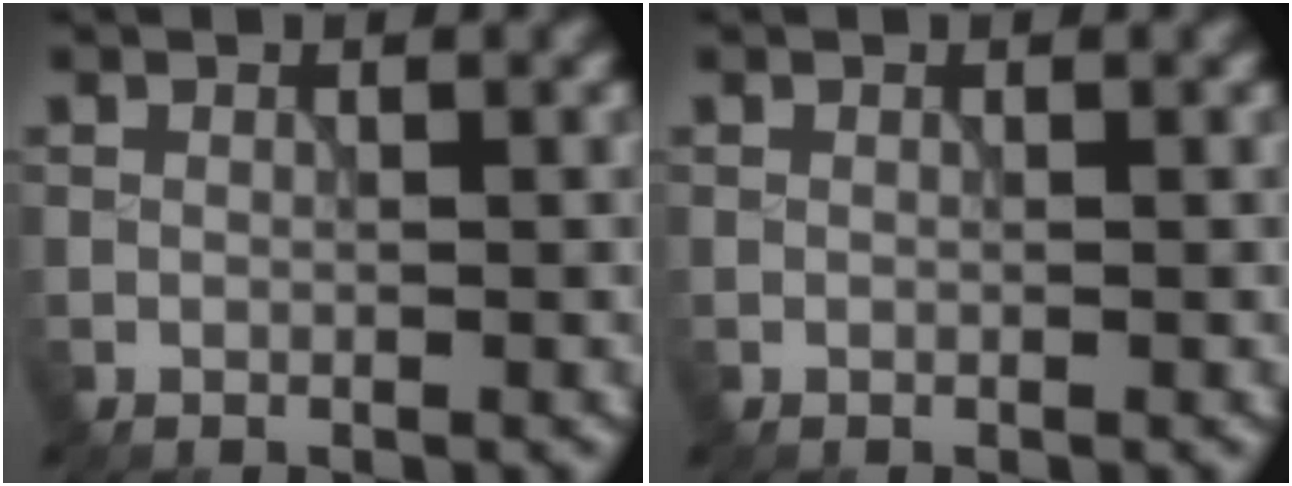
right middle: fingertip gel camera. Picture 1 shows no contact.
{"total": 0.0}